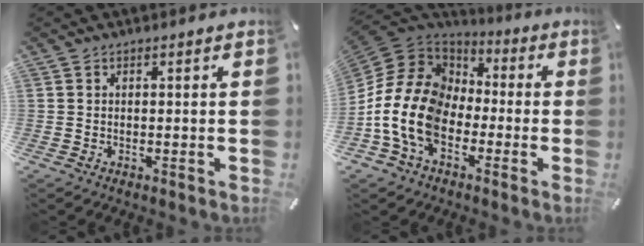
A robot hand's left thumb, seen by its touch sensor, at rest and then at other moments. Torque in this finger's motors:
{"motor_torque": [0.26, 2.46, 2.11, 0.66, 0.34]}